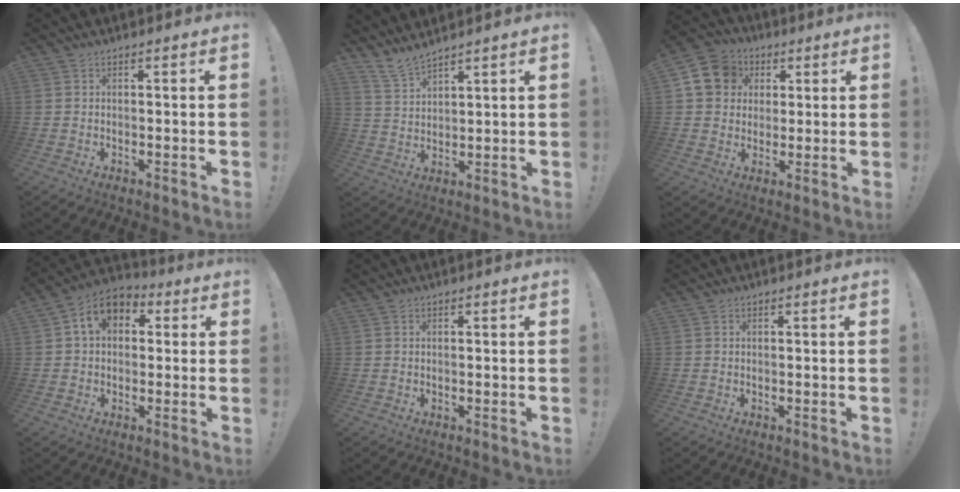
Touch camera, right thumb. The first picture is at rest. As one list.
[{"total": 6.7, "force": [6.2, 1.6, 2.3], "torque": [-0.060, -0.034, 0.120]}, {"total": 12.5, "force": [3.4, 10.9, 4.9], "torque": [-0.065, 0.000, 0.073]}, {"total": 8.9, "force": [2.7, 6.5, 5.5], "torque": [-0.094, 0.010, 0.055]}, {"total": 0.0}, {"total": 0.0}]